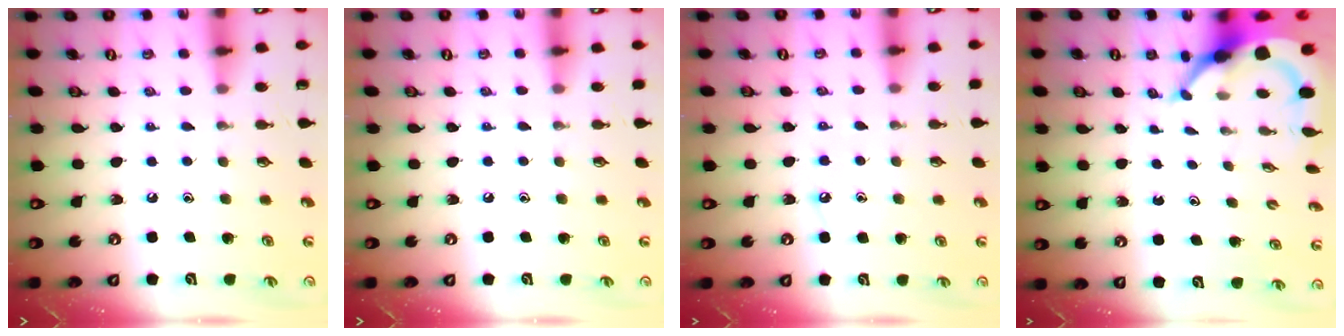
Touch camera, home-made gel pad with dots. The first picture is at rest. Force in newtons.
{"total": 2.3, "press": 2.3, "slide": 0.4}
{"total": 3.9, "press": 3.9, "slide": 0.6}
{"total": 6.8, "press": 6.7, "slide": 0.9}